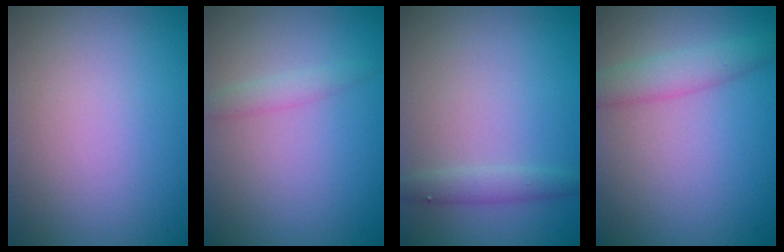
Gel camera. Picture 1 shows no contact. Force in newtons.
{"total": 1.3, "press": 1.3, "slide": 0.0}
{"total": 1.5, "press": 1.5, "slide": 0.1}
{"total": 2.7, "press": 2.7, "slide": 0.1}